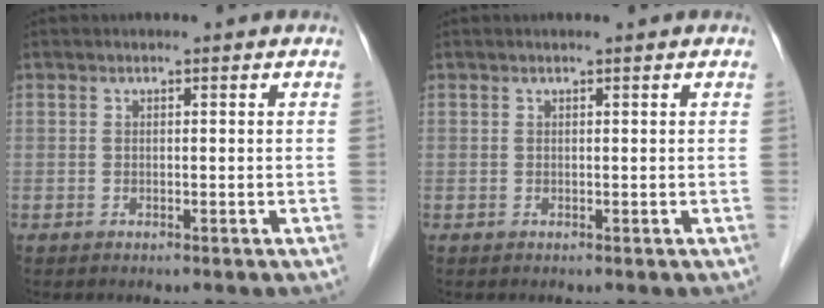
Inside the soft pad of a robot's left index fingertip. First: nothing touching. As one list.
[{"total": 0.0}]